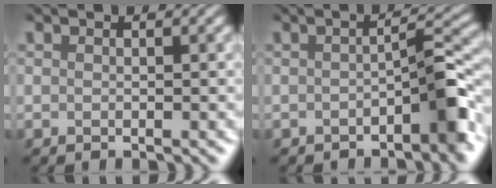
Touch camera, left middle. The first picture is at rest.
{"total": 3.7, "force": [-1.6, 0.4, 3.3], "torque": [-0.054, 0.013, -0.029]}